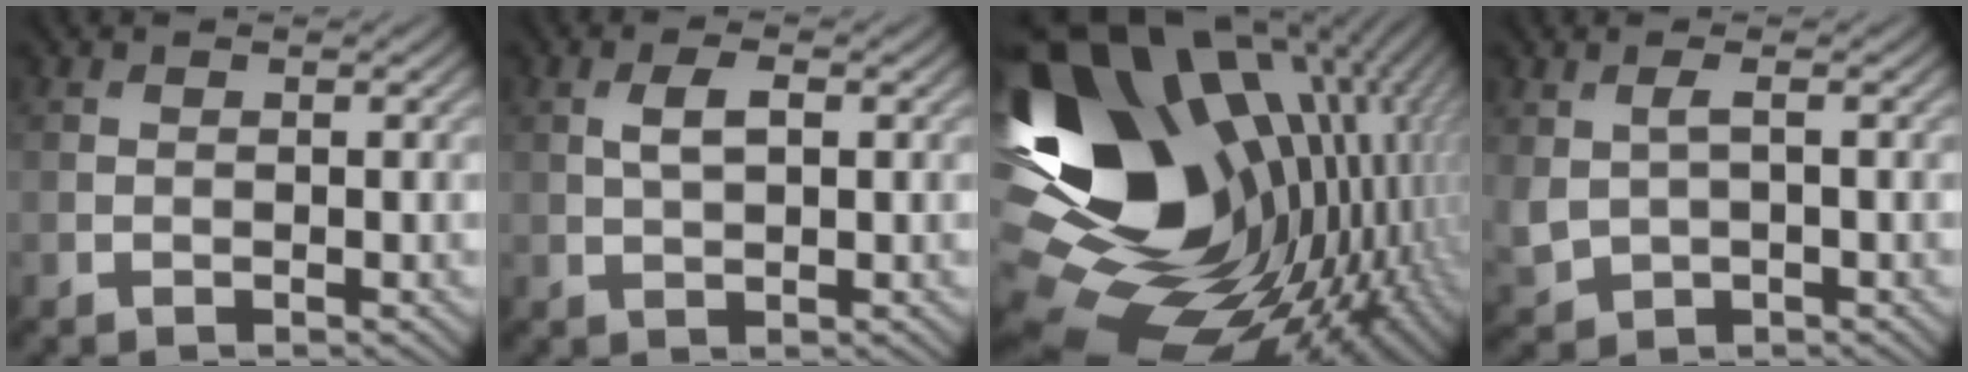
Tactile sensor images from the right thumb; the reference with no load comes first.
{"total": 2.8, "force": [0.6, 1.2, 2.5], "torque": [-0.055, 0.002, 0.012]}
{"total": 21.6, "force": [0.2, 14.9, 15.7], "torque": [-0.324, -0.021, 0.013]}
{"total": 3.3, "force": [0.5, 1.9, 2.7], "torque": [-0.070, -0.005, 0.017]}